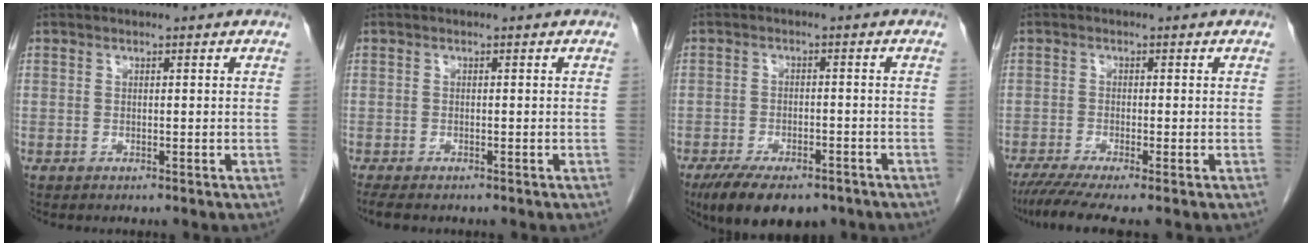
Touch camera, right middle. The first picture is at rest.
{"total": 3.6, "force": [-2.8, 1.1, 1.8], "torque": [-0.030, -0.011, -0.038]}
{"total": 11.4, "force": [-8.3, 4.6, 6.3], "torque": [-0.097, -0.008, -0.125]}
{"total": 6.0, "force": [-4.5, -0.1, 3.9], "torque": [-0.064, -0.015, -0.078]}